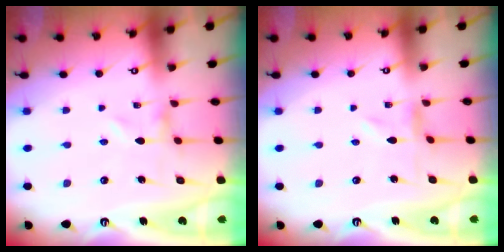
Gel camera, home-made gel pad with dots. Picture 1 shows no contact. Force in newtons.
{"total": 0.0}